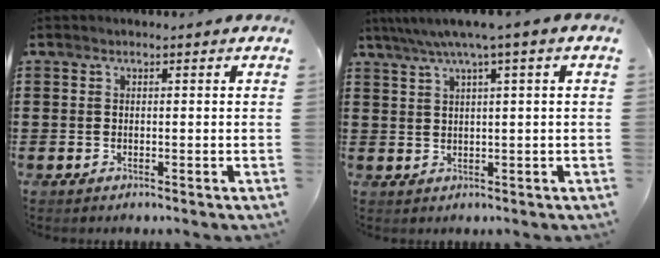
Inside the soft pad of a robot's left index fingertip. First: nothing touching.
{"total": 3.4, "force": [1.4, -0.4, 3.1], "torque": [-0.062, -0.002, 0.020]}